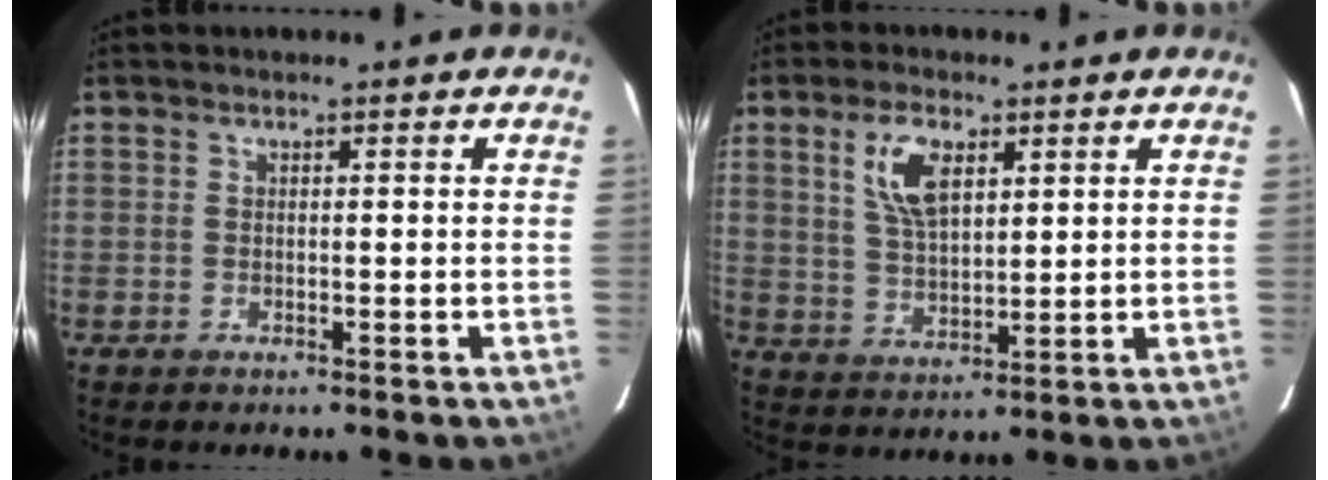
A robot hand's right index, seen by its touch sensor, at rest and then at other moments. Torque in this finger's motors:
{"motor_torque": [0.29, 0.07, 0.19, 0.12]}